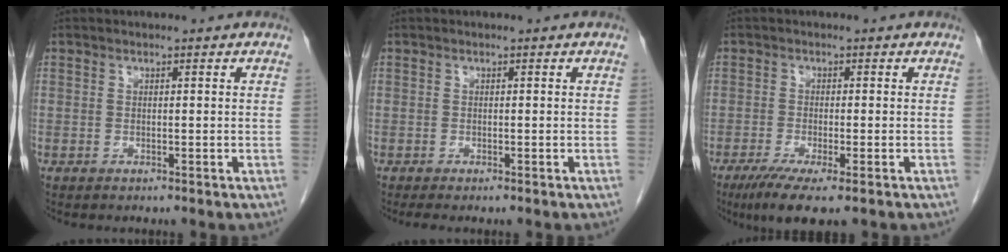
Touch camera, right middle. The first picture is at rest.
{"total": 1.4, "force": [-1.1, 0.1, 0.8], "torque": [-0.011, -0.005, -0.015]}
{"total": 6.6, "force": [-4.1, 0.7, 5.1], "torque": [-0.085, -0.019, -0.066]}